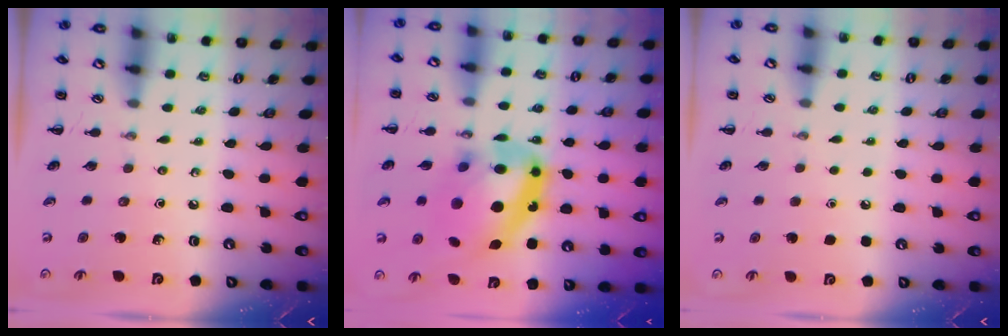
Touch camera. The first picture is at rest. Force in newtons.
{"total": 18.5, "press": 17.9, "slide": 4.9}
{"total": 1.6, "press": 1.6, "slide": 0.1}